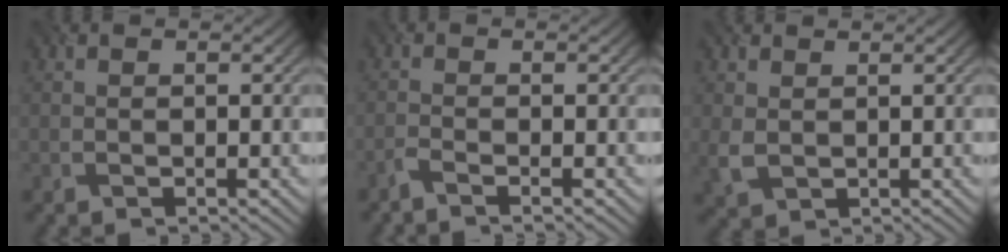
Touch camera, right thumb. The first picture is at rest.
{"total": 1.2, "force": [-1.0, -0.3, 0.4], "torque": [-0.009, -0.003, -0.035]}
{"total": 2.4, "force": [0.9, 2.0, 1.1], "torque": [-0.041, -0.008, 0.019]}